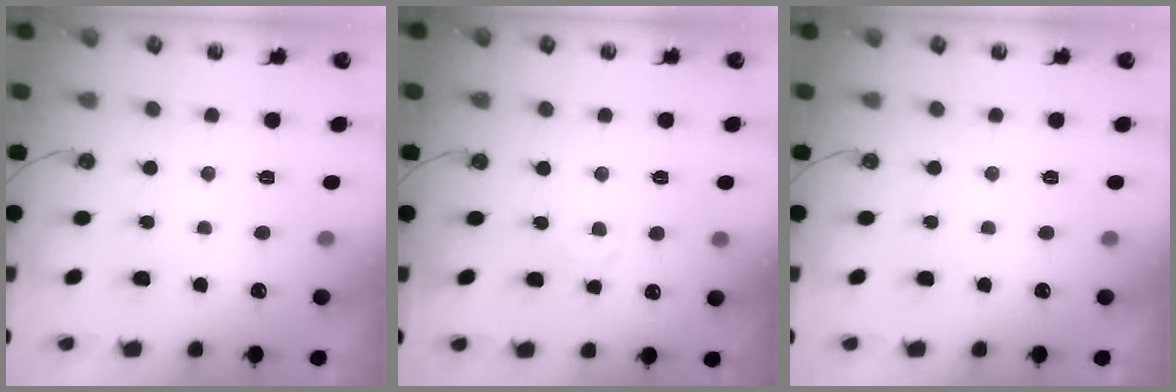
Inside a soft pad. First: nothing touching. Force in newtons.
{"total": 4.4, "press": 4.4, "slide": 0.6}
{"total": 0.0}